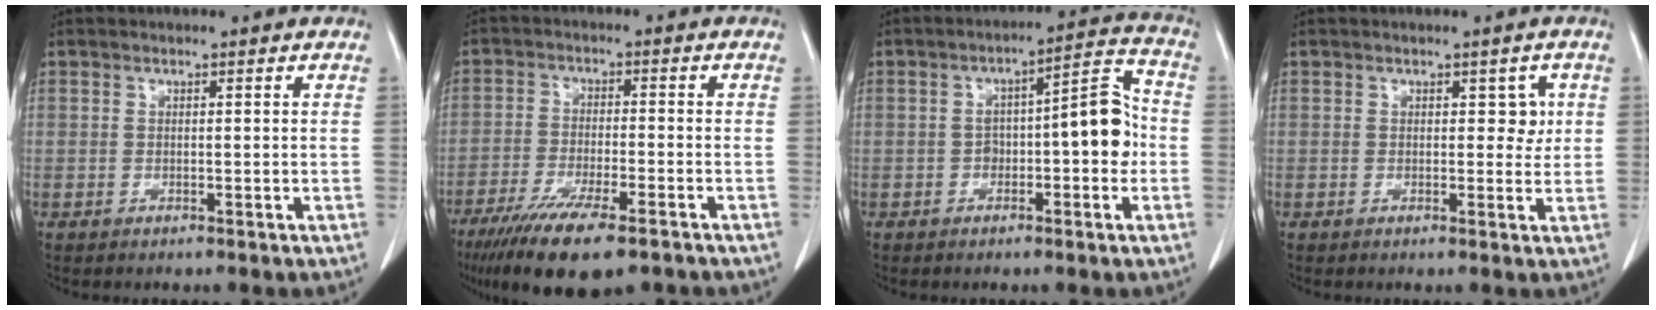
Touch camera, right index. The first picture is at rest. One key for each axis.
{"total": 13.3, "fx": -9.3, "fy": 2.6, "fz": 9.1, "tx": -0.159, "ty": -0.031, "tz": -0.148}
{"total": 9.4, "fx": -1.1, "fy": 3.0, "fz": 8.8, "tx": -0.120, "ty": 0.042, "tz": -0.013}
{"total": 2.6, "fx": 0.6, "fy": 1.7, "fz": 1.8, "tx": -0.014, "ty": 0.004, "tz": 0.006}